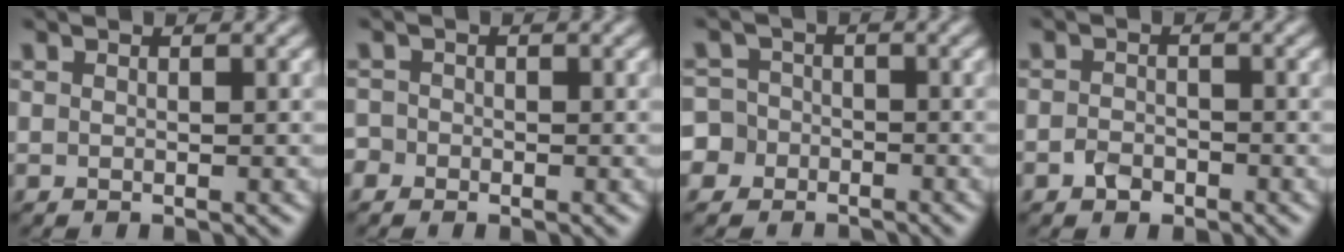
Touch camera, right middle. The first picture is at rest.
{"total": 1.7, "force": [-0.9, 1.4, 0.5], "torque": [-0.012, -0.002, -0.018]}
{"total": 5.9, "force": [-2.9, 5.1, 0.9], "torque": [-0.024, 0.010, -0.087]}
{"total": 1.6, "force": [-1.2, 0.9, 0.5], "torque": [-0.010, 0.002, -0.028]}